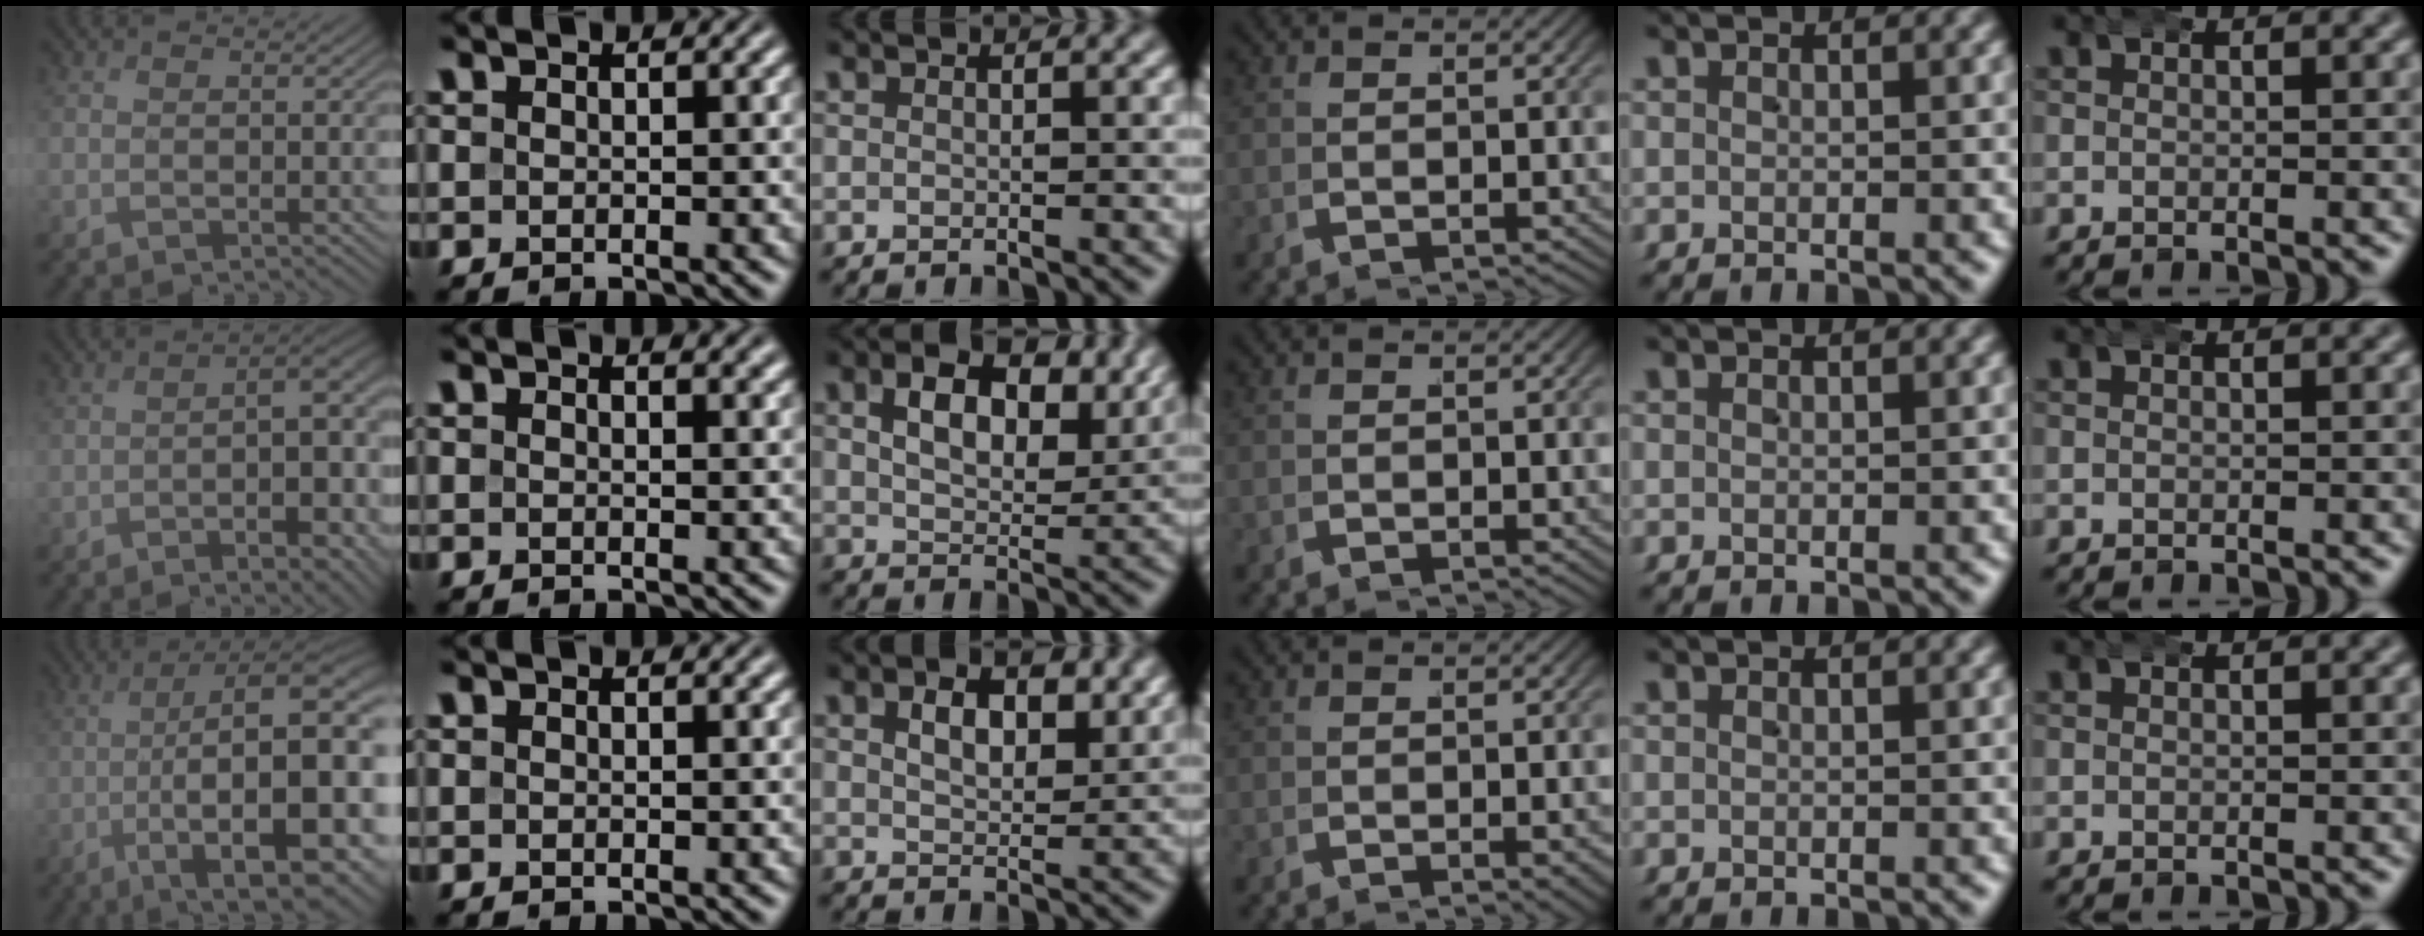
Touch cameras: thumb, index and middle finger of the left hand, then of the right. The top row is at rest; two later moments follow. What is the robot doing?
{"motion": "wrap", "object": "arm wrap"}